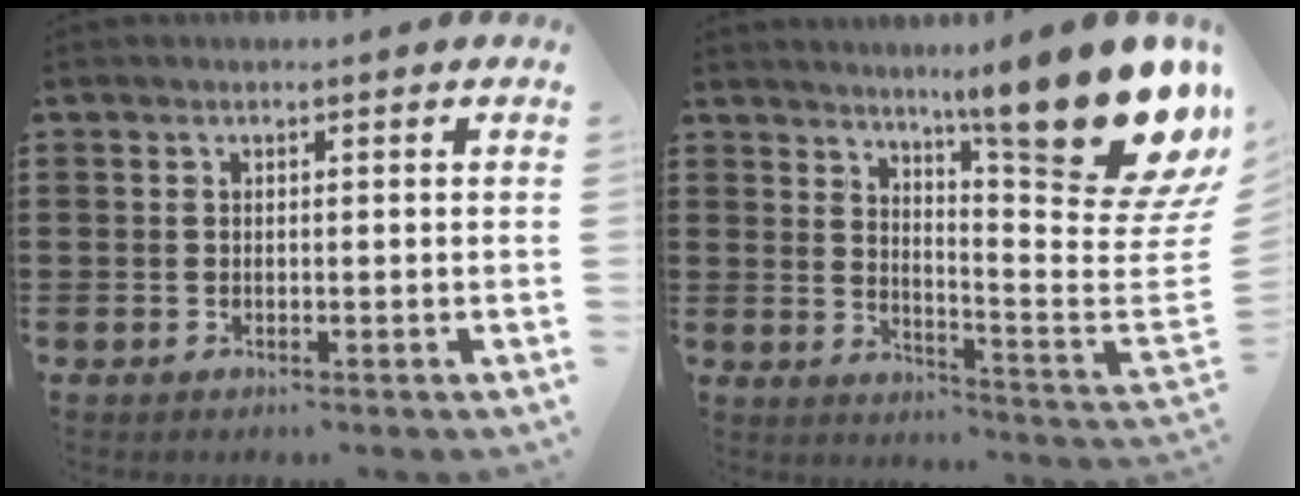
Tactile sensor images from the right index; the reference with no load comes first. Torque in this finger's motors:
{"motor_torque": [0.93, 1.21, 1.05, 0.21]}